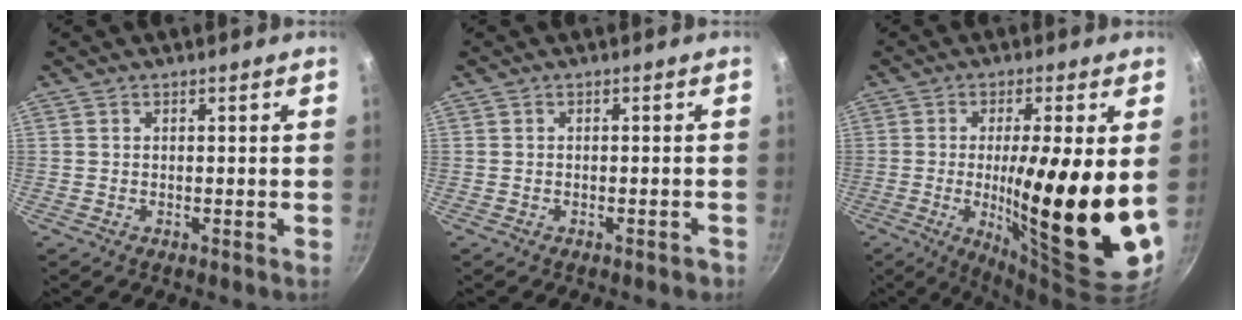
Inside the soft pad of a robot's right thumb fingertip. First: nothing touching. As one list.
[{"total": 1.4, "force": [-1.0, 0.6, 0.7], "torque": [-0.006, 0.019, -0.002]}, {"total": 20.5, "force": [-0.6, 3.8, 20.1], "torque": [-0.307, -0.024, -0.006]}]